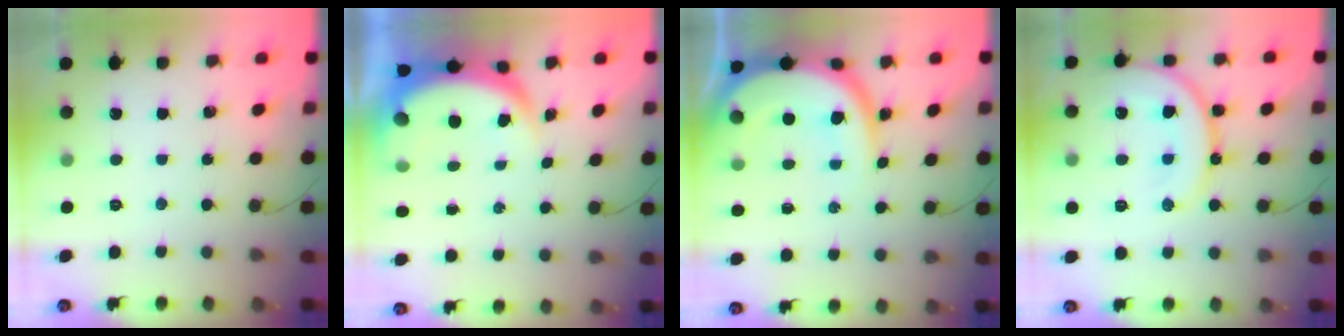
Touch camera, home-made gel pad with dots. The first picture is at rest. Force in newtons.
{"total": 7.8, "press": 7.7, "slide": 1.1}
{"total": 13.6, "press": 13.6, "slide": 1.1}
{"total": 15.7, "press": 15.6, "slide": 2.0}